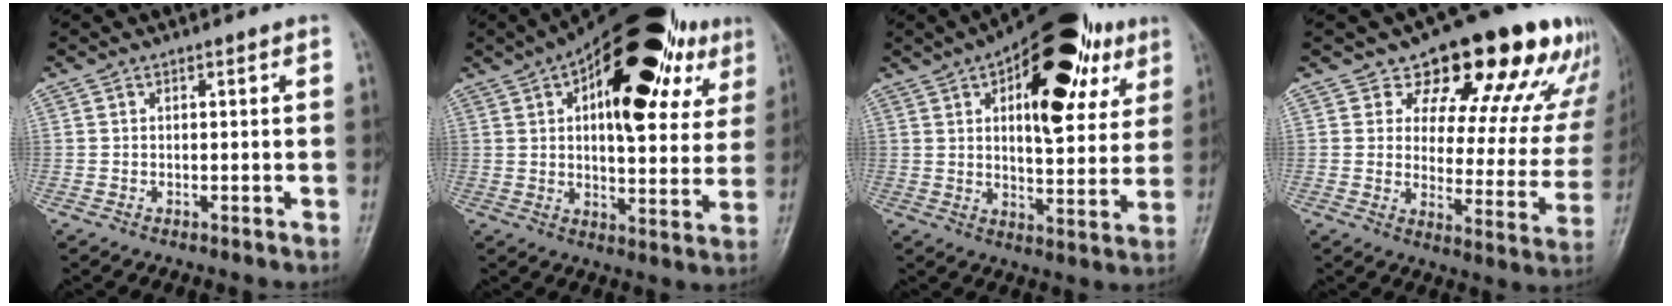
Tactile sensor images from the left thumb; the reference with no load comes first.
{"total": 27.0, "force": [11.3, 12.4, 21.1], "torque": [-0.269, 0.004, 0.160]}
{"total": 23.3, "force": [9.7, 10.8, 18.2], "torque": [-0.217, -0.013, 0.138]}
{"total": 20.8, "force": [14.1, 9.6, 12.0], "torque": [-0.097, -0.075, 0.173]}